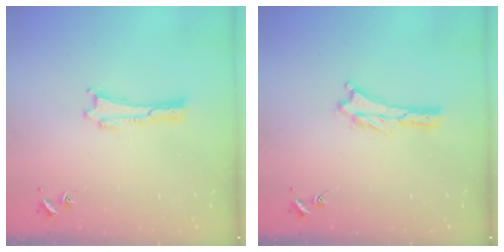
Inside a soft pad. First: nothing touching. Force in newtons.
{"total": 0.0}